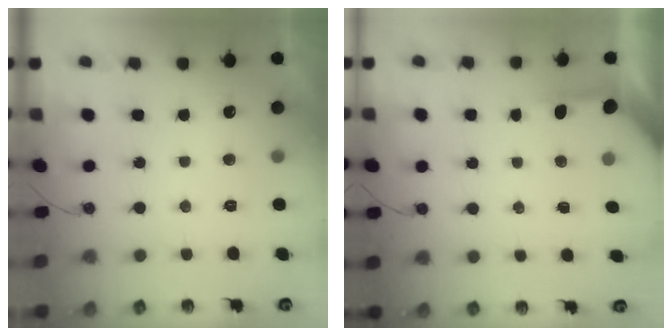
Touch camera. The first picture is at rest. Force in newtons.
{"total": 3.9, "press": 3.8, "slide": 0.4}